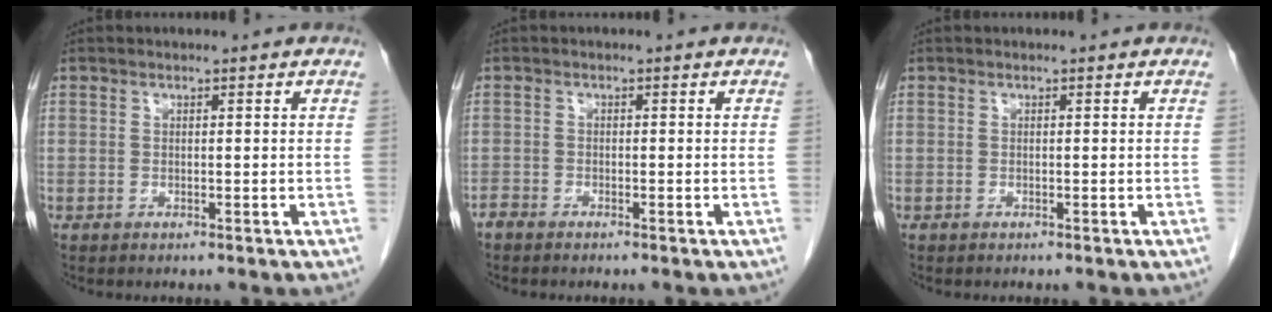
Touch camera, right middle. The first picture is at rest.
{"total": 1.1, "force": [-1.1, 0.2, 0.2], "torque": [-0.008, -0.001, -0.022]}
{"total": 0.0}